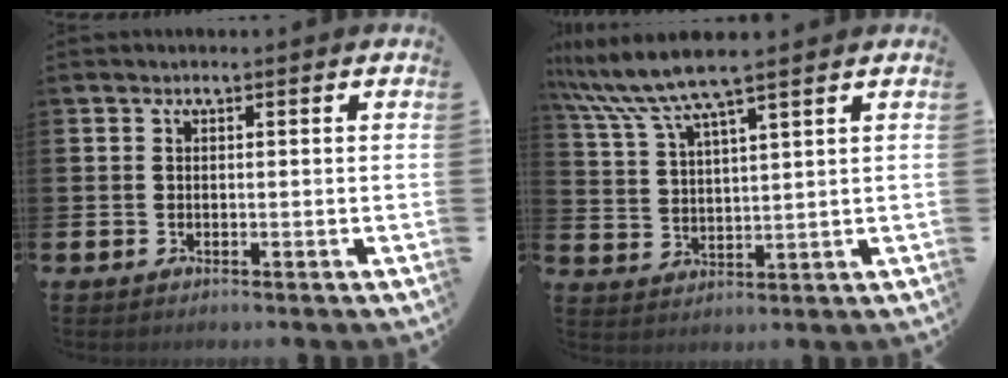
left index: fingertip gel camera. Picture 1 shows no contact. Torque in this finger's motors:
{"motor_torque": [1.02, -1.12, 1.05, 0.21]}